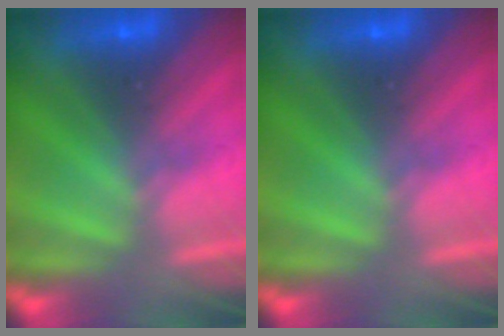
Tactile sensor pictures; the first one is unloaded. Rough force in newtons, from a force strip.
{"total": 0.0}